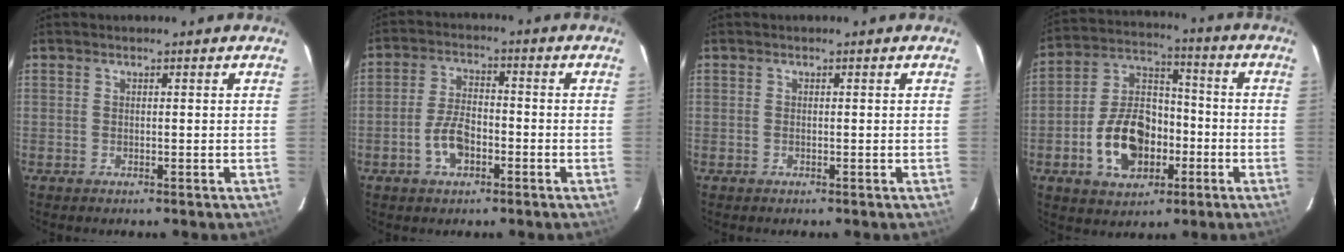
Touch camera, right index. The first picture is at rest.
{"total": 6.6, "force": [-2.8, 3.5, 4.9], "torque": [-0.102, 0.007, -0.048]}
{"total": 0.0}
{"total": 14.8, "force": [-5.0, 9.5, 10.2], "torque": [-0.207, 0.023, -0.074]}